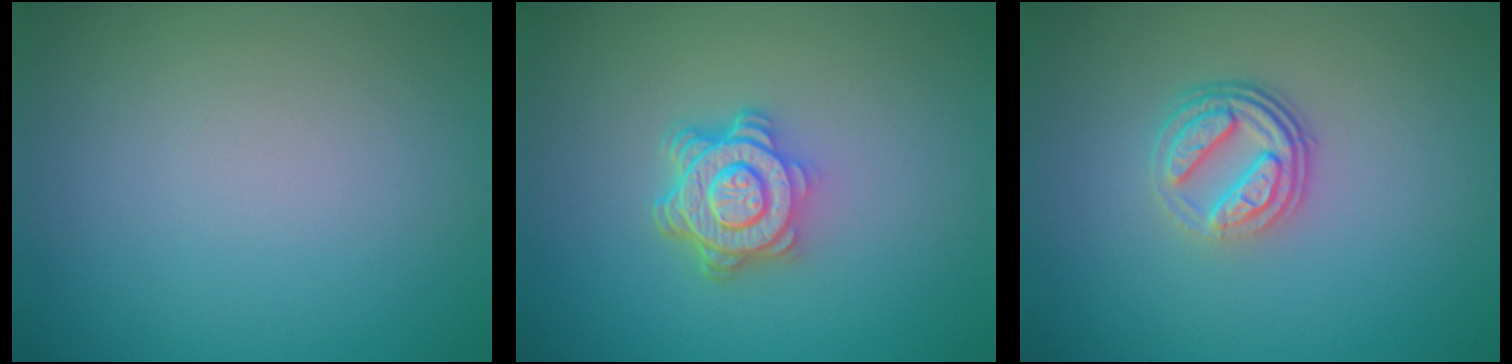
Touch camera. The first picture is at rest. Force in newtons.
{"total": 4.8, "press": 3.7, "slide": 3.1}
{"total": 3.8, "press": 2.7, "slide": 2.7}